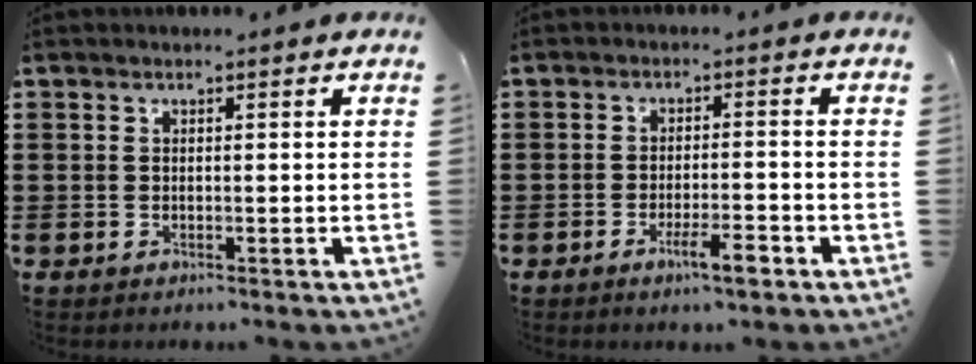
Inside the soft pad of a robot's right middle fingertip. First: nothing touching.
{"total": 4.8, "force": [-2.8, 1.1, 3.8], "torque": [-0.071, -0.004, -0.050]}